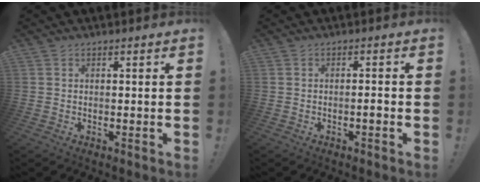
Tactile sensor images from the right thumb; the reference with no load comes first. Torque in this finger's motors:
{"motor_torque": [2.09, 2.92, 1.97, -0.81, 1.01]}